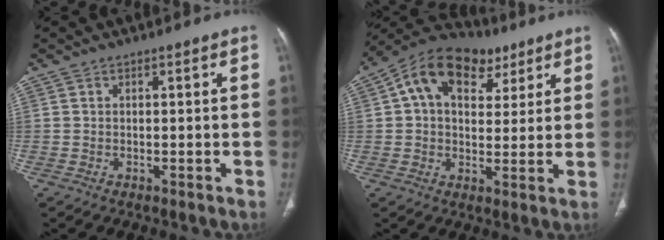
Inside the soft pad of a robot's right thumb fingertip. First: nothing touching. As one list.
[{"total": 16.5, "force": [7.0, 10.7, 10.4], "torque": [-0.145, 0.015, 0.108]}]